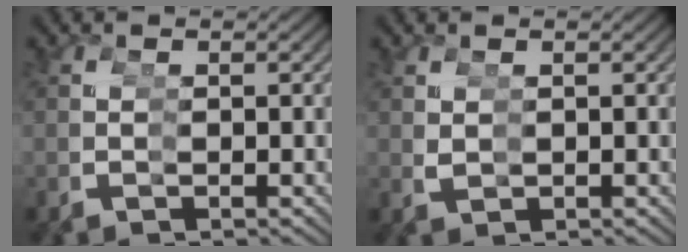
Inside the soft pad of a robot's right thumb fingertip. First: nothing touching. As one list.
[{"total": 1.5, "force": [1.1, 1.0, 0.0], "torque": [0.004, 0.000, 0.023]}]